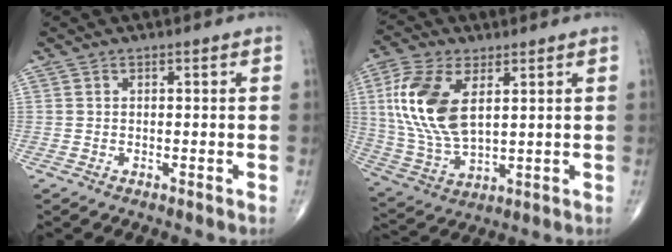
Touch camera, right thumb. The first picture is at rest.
{"total": 15.4, "force": [4.1, 8.0, 12.6], "torque": [-0.267, -0.010, 0.087]}